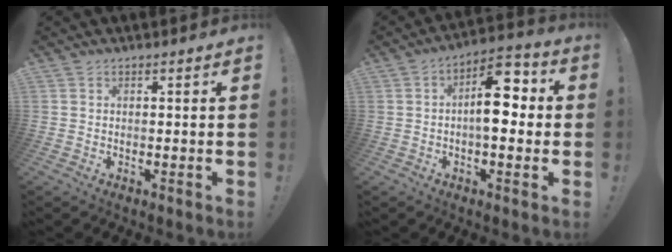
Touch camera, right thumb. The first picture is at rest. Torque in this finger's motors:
{"motor_torque": [1.04, 1.71, 1.29, -0.35, 0.34]}